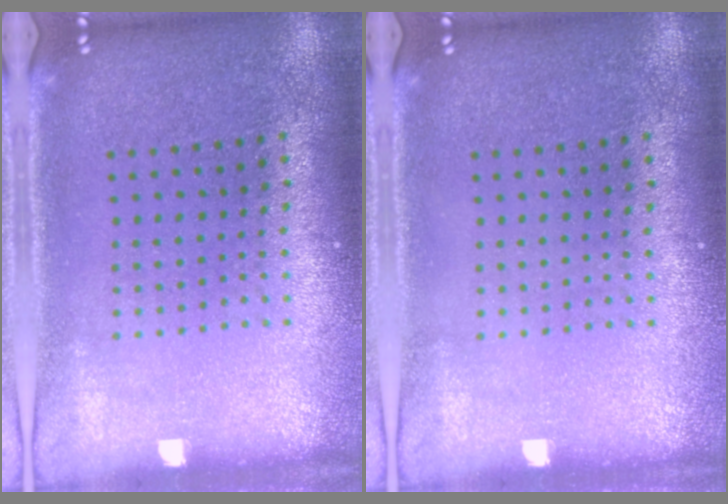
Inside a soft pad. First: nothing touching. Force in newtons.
{"total": 0.0}